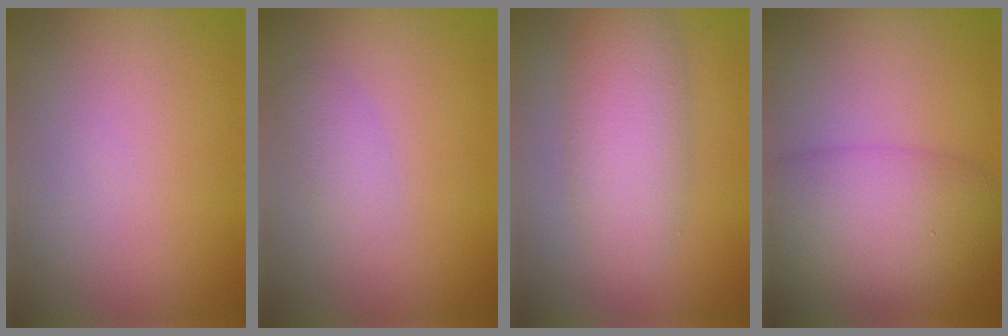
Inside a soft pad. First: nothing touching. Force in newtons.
{"total": 1.7, "press": 1.7, "slide": 0.0}
{"total": 4.8, "press": 4.8, "slide": 0.3}
{"total": 7.5, "press": 7.5, "slide": 0.4}